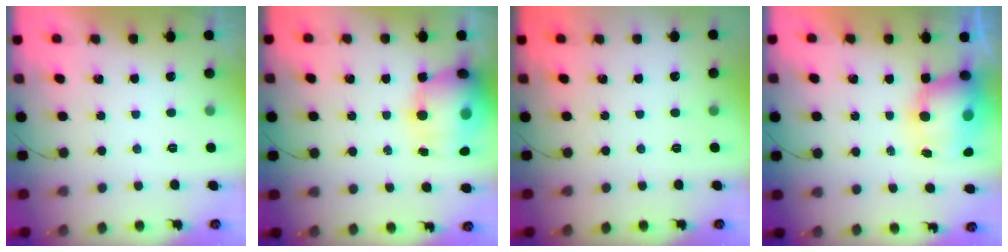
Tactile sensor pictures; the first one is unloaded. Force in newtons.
{"total": 16.9, "press": 16.4, "slide": 3.9}
{"total": 0.0}
{"total": 11.1, "press": 10.7, "slide": 2.8}